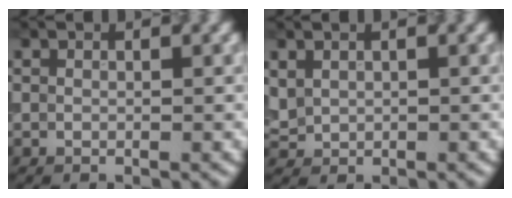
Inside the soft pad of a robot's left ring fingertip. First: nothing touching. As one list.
[{"total": 1.2, "force": [0.6, 1.0, 0.4], "torque": [-0.010, 0.000, 0.016]}]